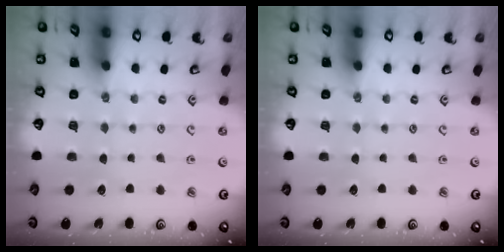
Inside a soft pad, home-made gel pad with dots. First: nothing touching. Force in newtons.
{"total": 0.0}